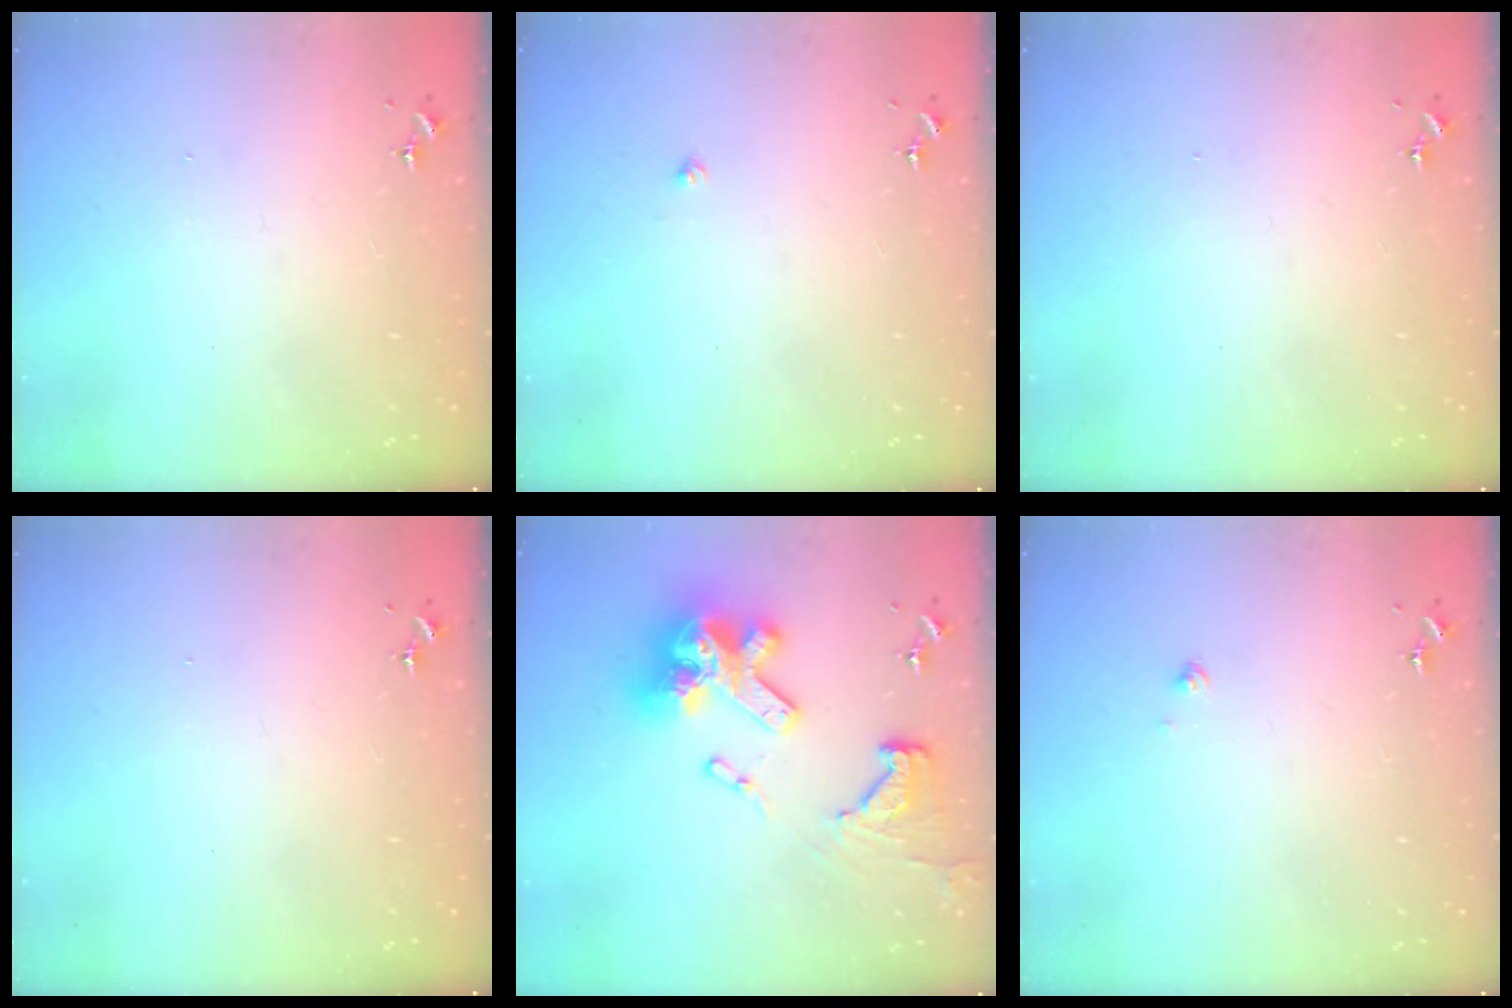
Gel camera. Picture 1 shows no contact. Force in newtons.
{"total": 1.4, "press": 1.4, "slide": 0.2}
{"total": 0.0}
{"total": 0.0}
{"total": 25.6, "press": 25.5, "slide": 2.1}
{"total": 1.2, "press": 1.2, "slide": 0.1}